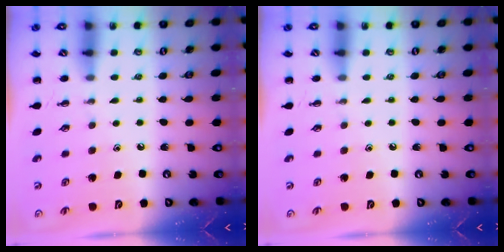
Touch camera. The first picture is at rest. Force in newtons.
{"total": 0.0}